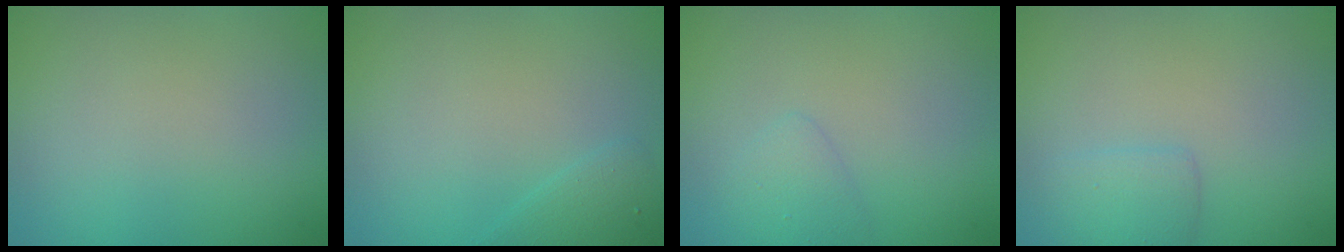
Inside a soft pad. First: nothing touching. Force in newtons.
{"total": 1.4, "press": 1.4, "slide": 0.1}
{"total": 1.3, "press": 1.3, "slide": 0.1}
{"total": 1.8, "press": 1.8, "slide": 0.2}